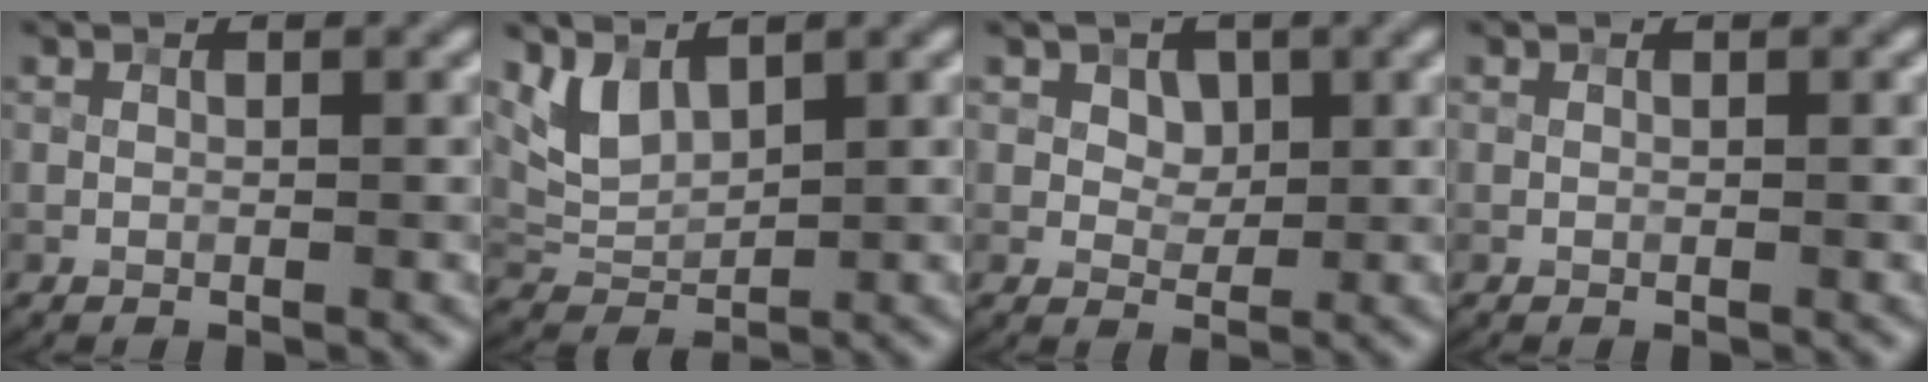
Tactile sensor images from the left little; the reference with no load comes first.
{"total": 3.3, "force": [2.0, 1.6, 2.1], "torque": [-0.051, -0.008, 0.046]}
{"total": 2.0, "force": [0.8, 1.5, 1.0], "torque": [-0.015, -0.010, 0.017]}
{"total": 0.0}